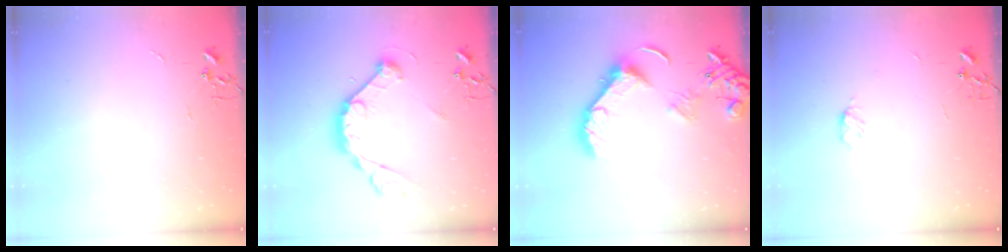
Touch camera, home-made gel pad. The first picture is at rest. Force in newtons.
{"total": 16.3, "press": 16.3, "slide": 1.5}
{"total": 16.9, "press": 16.9, "slide": 1.5}
{"total": 3.3, "press": 3.3, "slide": 0.5}